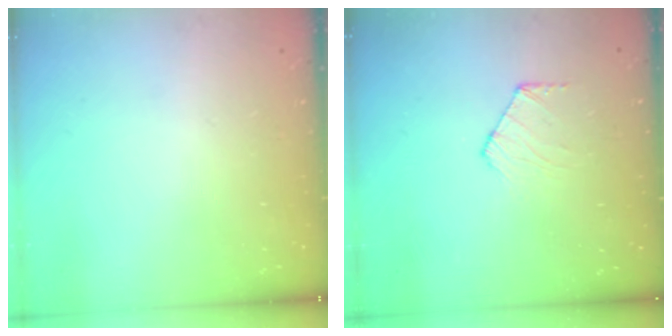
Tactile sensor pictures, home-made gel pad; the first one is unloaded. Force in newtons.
{"total": 6.5, "press": 6.4, "slide": 0.6}